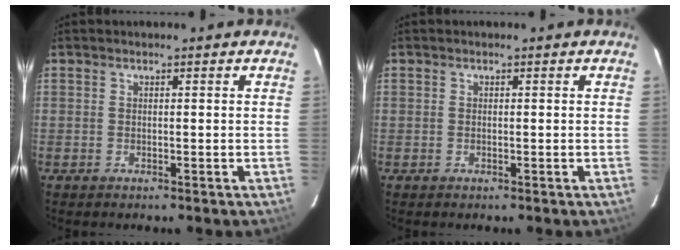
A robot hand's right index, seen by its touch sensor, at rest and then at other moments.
{"total": 0.0}